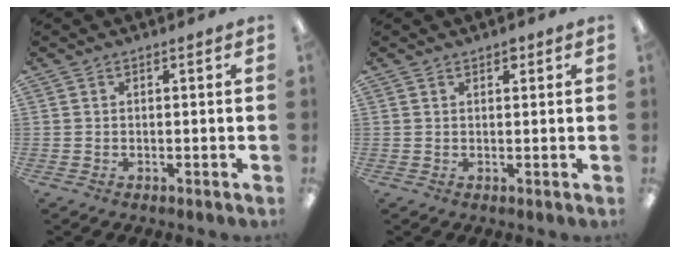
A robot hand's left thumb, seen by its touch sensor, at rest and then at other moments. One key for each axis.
{"total": 1.5, "fx": 1.2, "fy": 0.8, "fz": 0.6, "tx": -0.003, "ty": -0.001, "tz": 0.019}